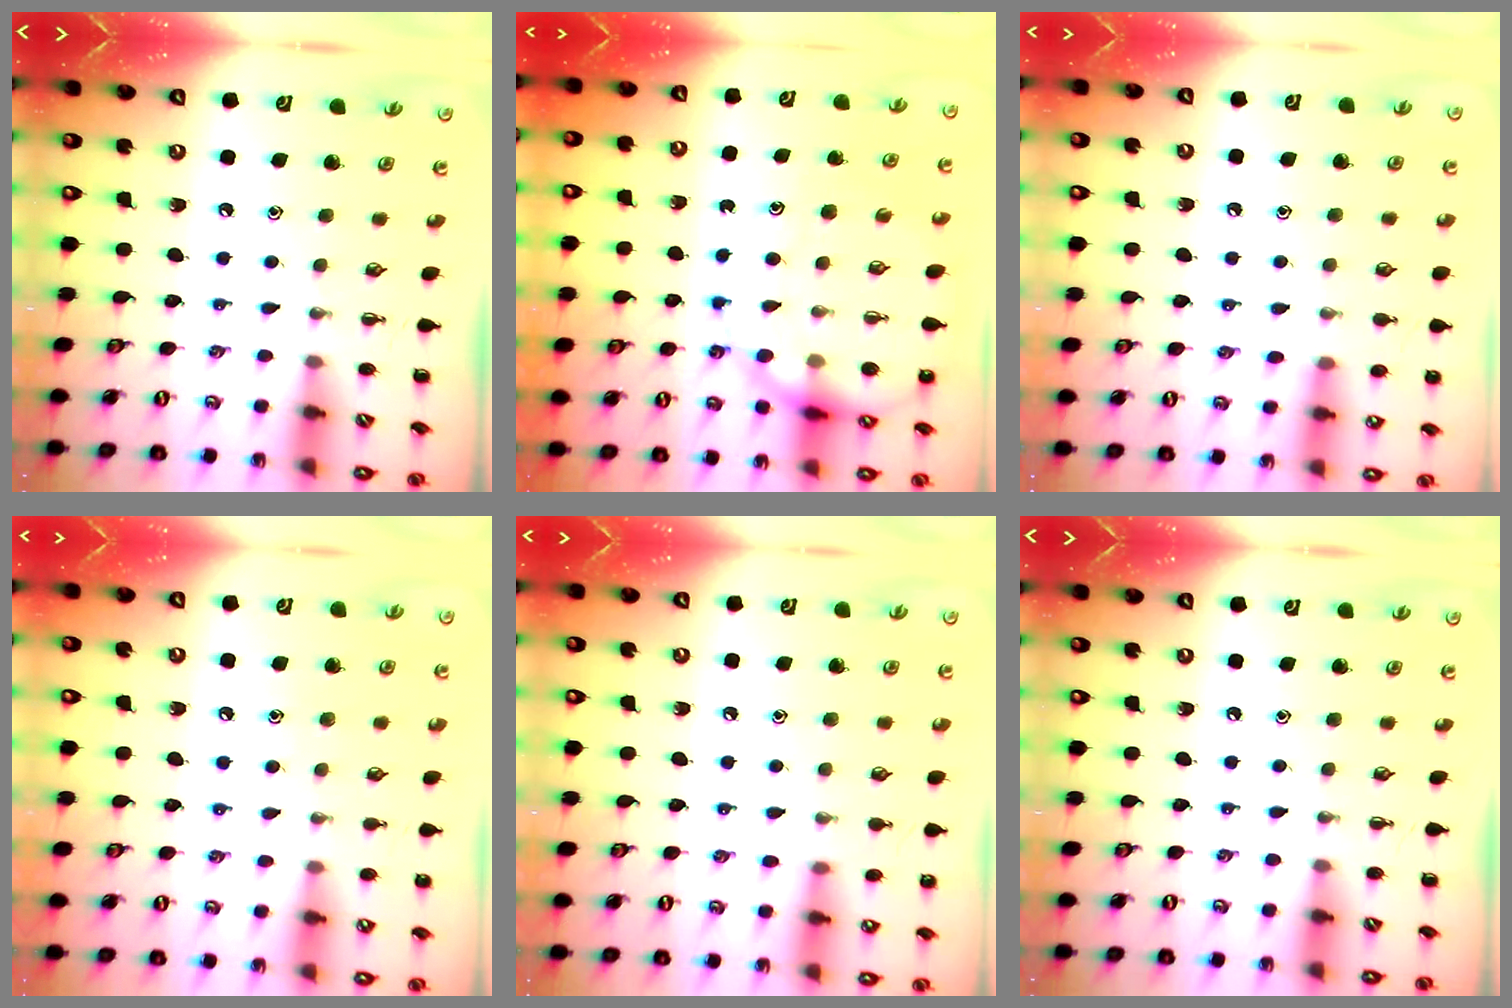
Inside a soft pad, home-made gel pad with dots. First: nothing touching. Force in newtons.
{"total": 17.6, "press": 17.3, "slide": 2.9}
{"total": 7.1, "press": 6.6, "slide": 2.6}
{"total": 6.3, "press": 6.0, "slide": 1.8}
{"total": 4.4, "press": 4.1, "slide": 1.6}
{"total": 0.0}